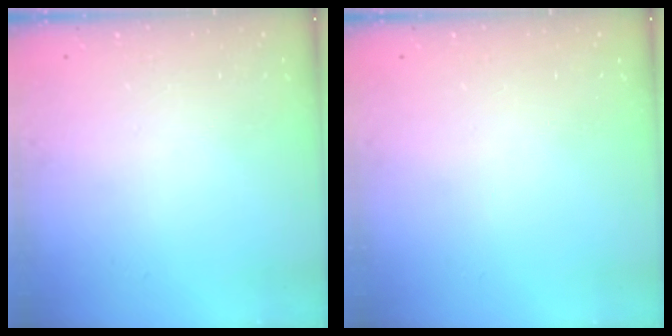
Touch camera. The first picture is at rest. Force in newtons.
{"total": 0.0}